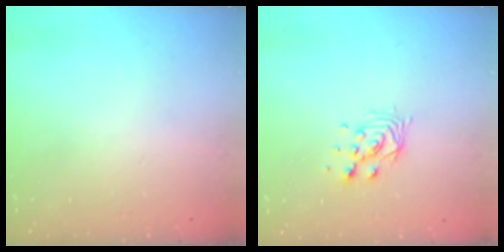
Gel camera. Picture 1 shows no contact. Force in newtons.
{"total": 7.0, "press": 7.0, "slide": 0.4}